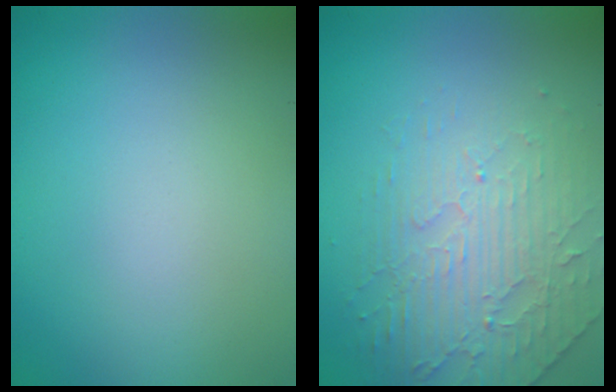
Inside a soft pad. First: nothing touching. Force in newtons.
{"total": 4.5, "press": 3.3, "slide": 3.1}